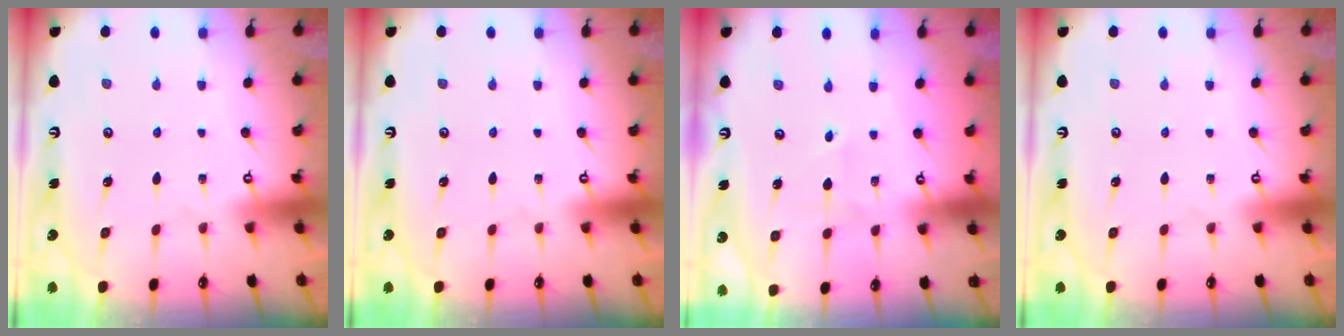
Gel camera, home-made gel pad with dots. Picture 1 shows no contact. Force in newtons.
{"total": 0.0}
{"total": 1.7, "press": 1.7, "slide": 0.2}
{"total": 0.0}